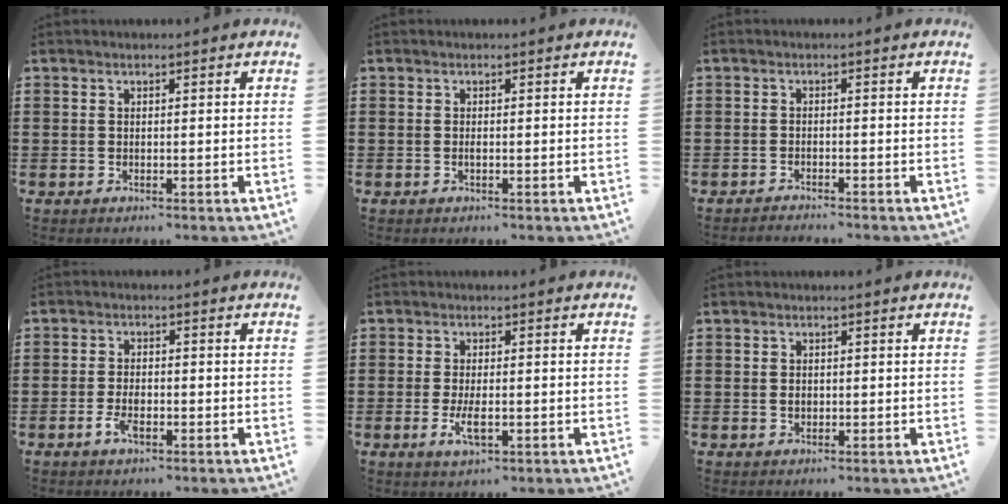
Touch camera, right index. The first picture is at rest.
{"total": 0.5, "force": [-0.1, 0.1, 0.5], "torque": [-0.011, -0.003, -0.002]}
{"total": 1.0, "force": [-1.0, -0.2, -0.2], "torque": [0.001, 0.003, -0.020]}
{"total": 3.1, "force": [-1.4, 1.3, 2.5], "torque": [-0.053, -0.004, -0.025]}
{"total": 3.9, "force": [-0.9, 1.4, 3.5], "torque": [-0.074, -0.005, -0.019]}
{"total": 1.2, "force": [-0.1, 0.9, 0.8], "torque": [-0.016, 0.004, -0.002]}